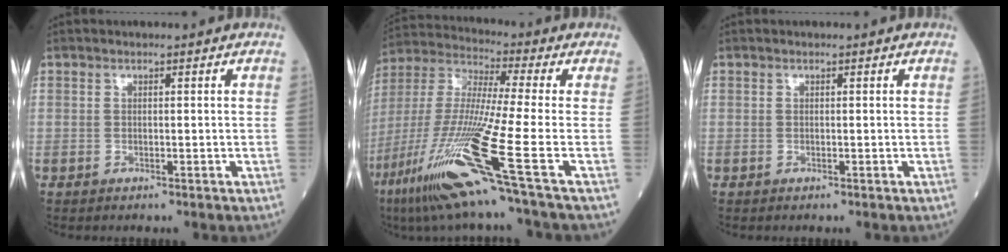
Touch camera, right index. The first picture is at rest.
{"total": 19.7, "force": [-10.0, -1.5, 16.9], "torque": [-0.381, -0.053, -0.195]}
{"total": 0.0}